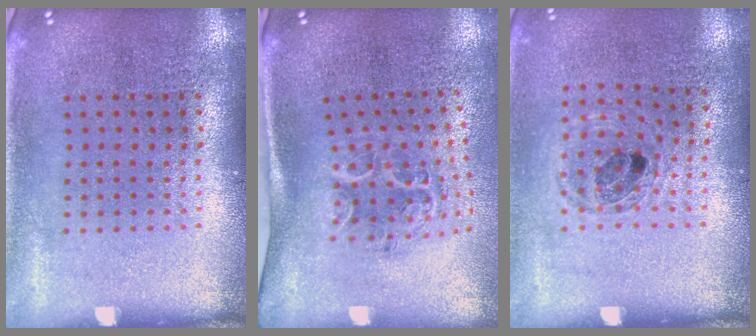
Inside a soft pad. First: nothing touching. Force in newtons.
{"total": 1.4, "press": 1.3, "slide": 0.7}
{"total": 0.9, "press": 0.9, "slide": 0.1}